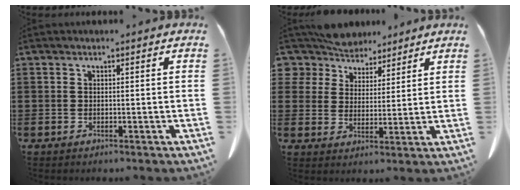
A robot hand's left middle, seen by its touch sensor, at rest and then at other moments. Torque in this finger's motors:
{"motor_torque": [0.00, 0.02, 0.05, 0.00]}